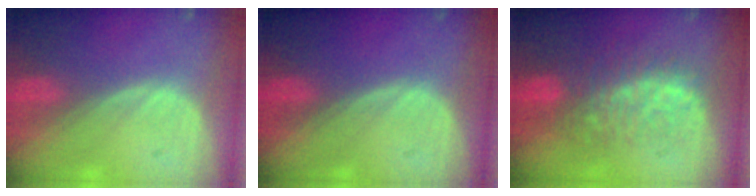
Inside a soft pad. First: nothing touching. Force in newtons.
{"total": 0.0}
{"total": 9.1, "press": 8.3, "slide": 3.8}